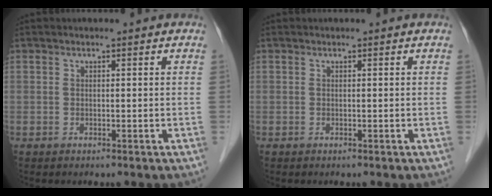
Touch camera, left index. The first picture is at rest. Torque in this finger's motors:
{"motor_torque": [0.00, 0.00, 0.00, 0.00]}